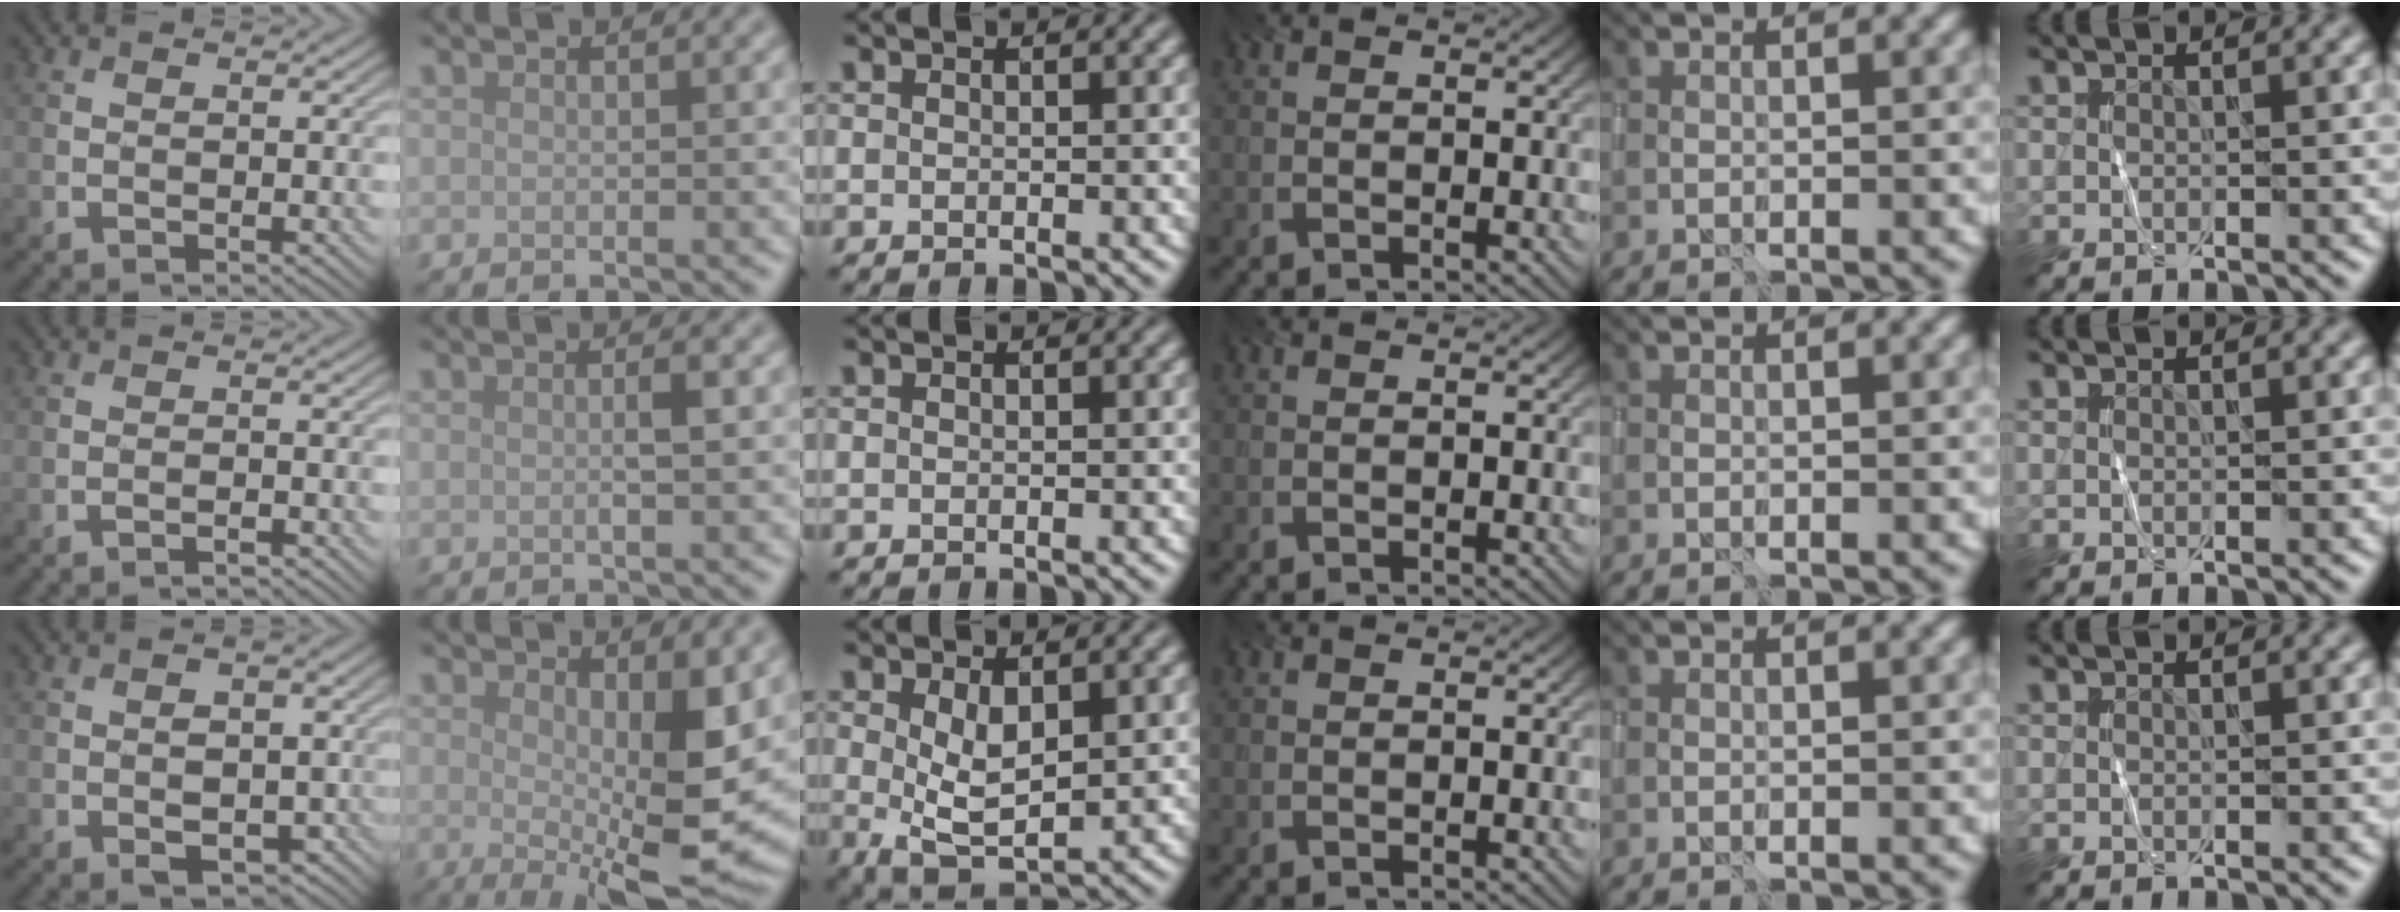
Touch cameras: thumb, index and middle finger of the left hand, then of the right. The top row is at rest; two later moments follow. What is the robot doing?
{"motion": "wrap", "object": "sponge"}